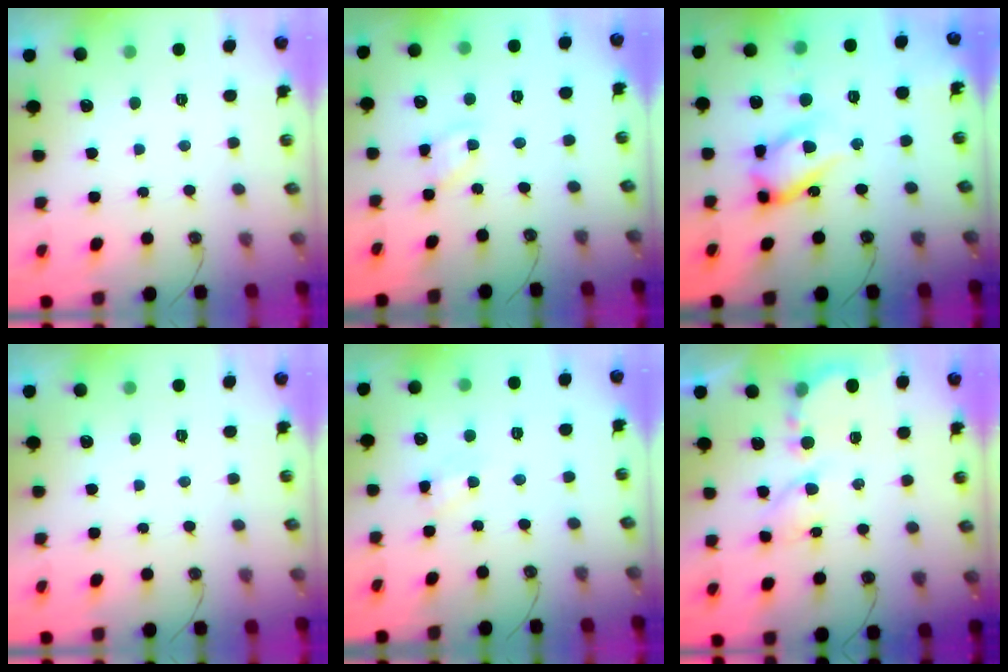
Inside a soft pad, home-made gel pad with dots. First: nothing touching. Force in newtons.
{"total": 3.4, "press": 3.4, "slide": 0.2}
{"total": 17.3, "press": 17.2, "slide": 1.7}
{"total": 0.0}
{"total": 4.4, "press": 4.3, "slide": 0.6}
{"total": 6.2, "press": 6.2, "slide": 0.6}